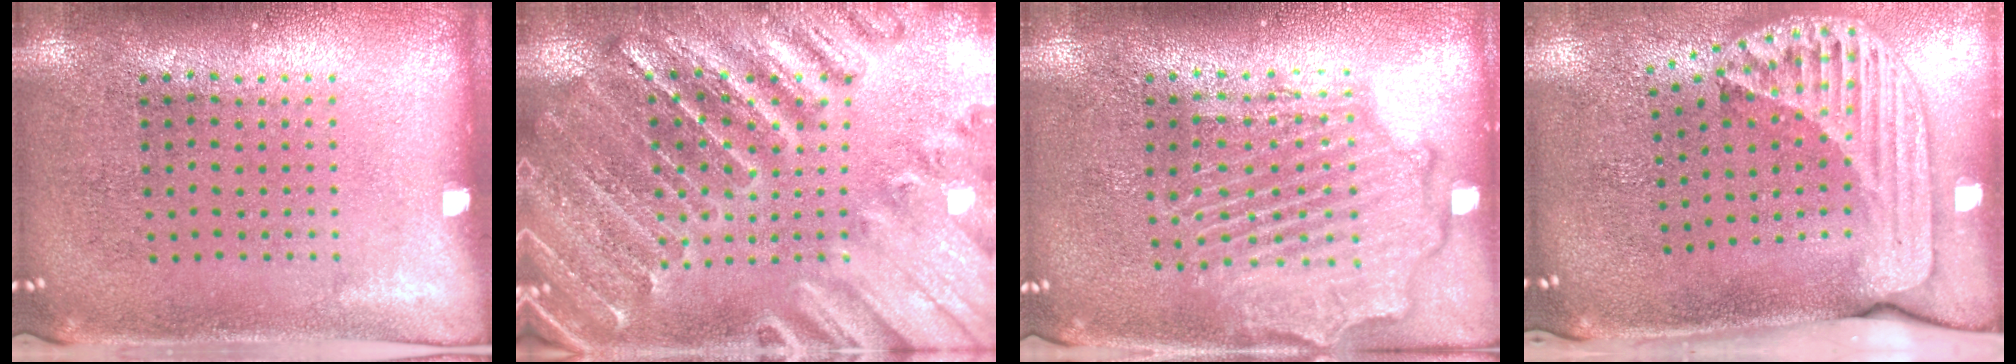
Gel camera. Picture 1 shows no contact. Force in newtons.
{"total": 2.8, "press": 2.8, "slide": 0.3}
{"total": 2.4, "press": 2.2, "slide": 0.8}
{"total": 2.5, "press": 1.8, "slide": 1.8}